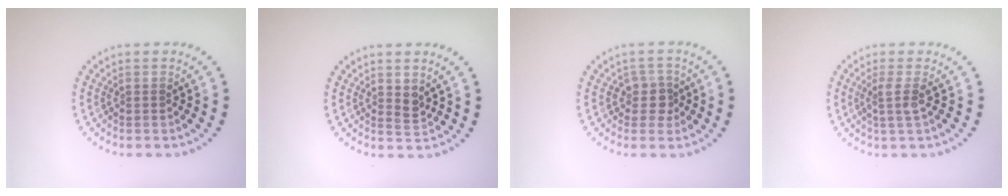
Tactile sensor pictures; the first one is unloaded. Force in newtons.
{"total": 1.1, "press": 1.0, "slide": 0.5}
{"total": 2.0, "press": 1.7, "slide": 1.1}
{"total": 1.8, "press": 1.3, "slide": 1.3}